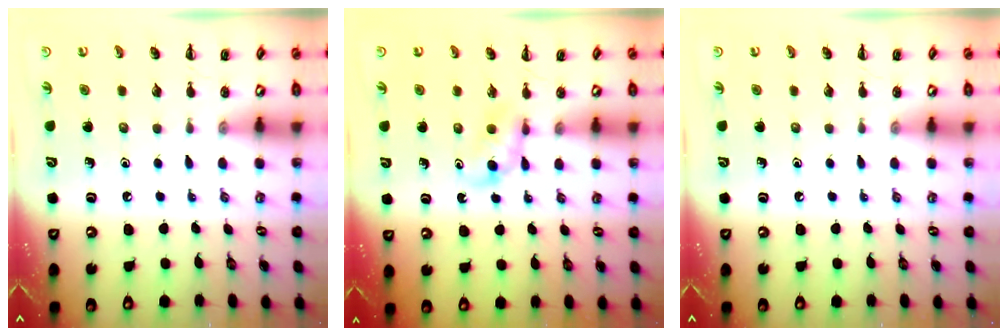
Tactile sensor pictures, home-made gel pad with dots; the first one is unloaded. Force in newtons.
{"total": 3.5, "press": 3.3, "slide": 1.2}
{"total": 0.0}